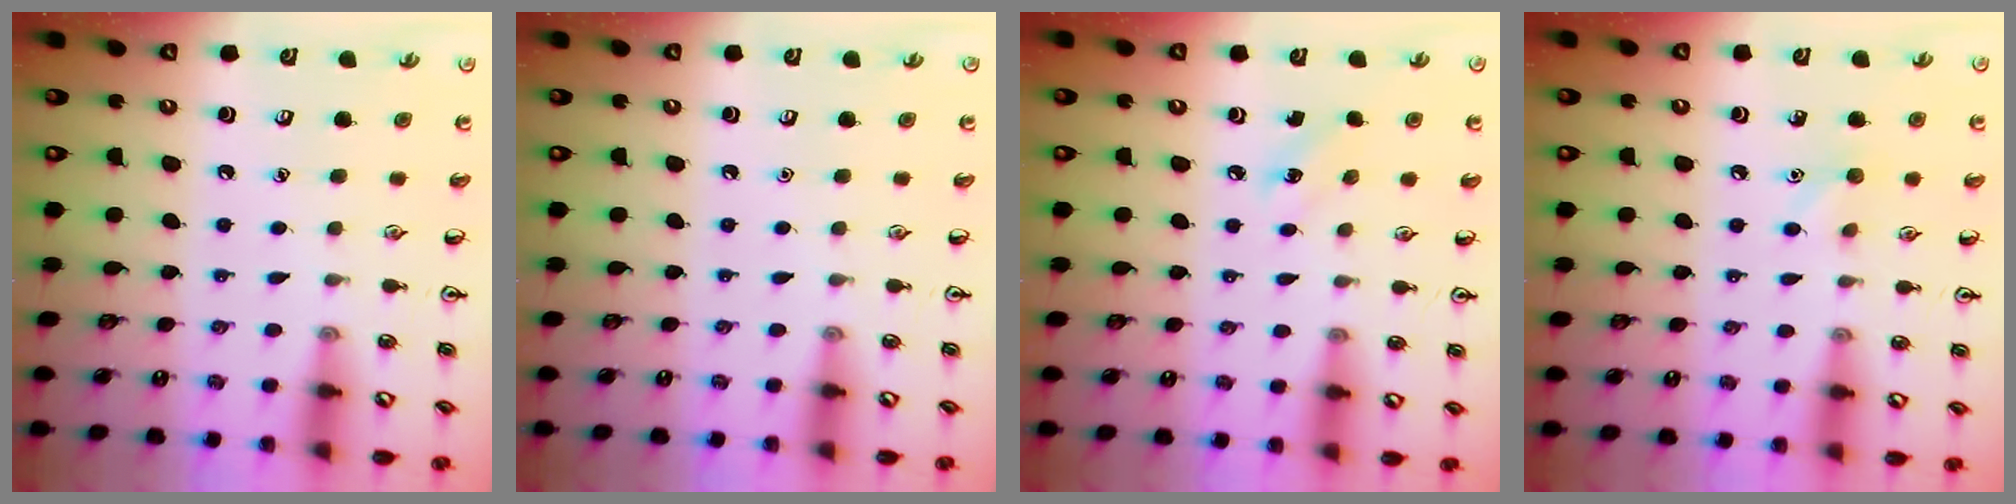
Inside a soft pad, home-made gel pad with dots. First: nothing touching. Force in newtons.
{"total": 0.0}
{"total": 3.9, "press": 3.7, "slide": 1.2}
{"total": 5.8, "press": 5.5, "slide": 1.8}